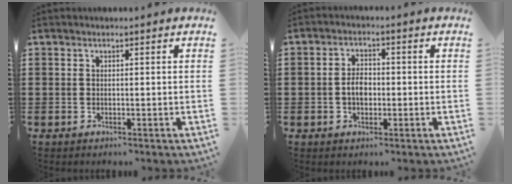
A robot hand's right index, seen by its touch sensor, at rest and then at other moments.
{"total": 3.3, "force": [-0.5, 2.0, 2.6], "torque": [-0.049, 0.005, -0.011]}